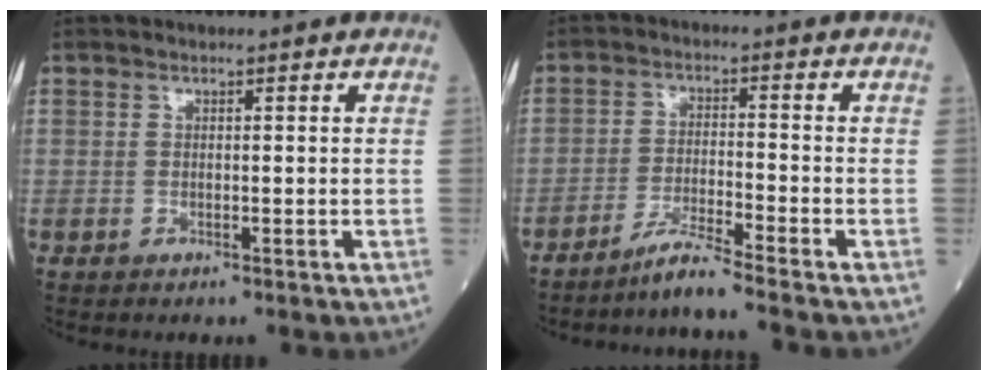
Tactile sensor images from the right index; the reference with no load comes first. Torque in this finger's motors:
{"motor_torque": [-0.29, -0.29, 0.06, 0.01]}